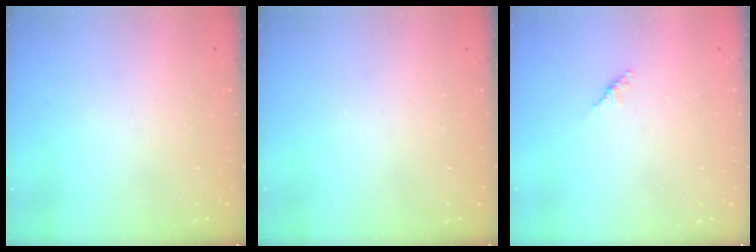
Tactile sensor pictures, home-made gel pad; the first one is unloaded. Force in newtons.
{"total": 0.0}
{"total": 1.8, "press": 1.7, "slide": 0.6}